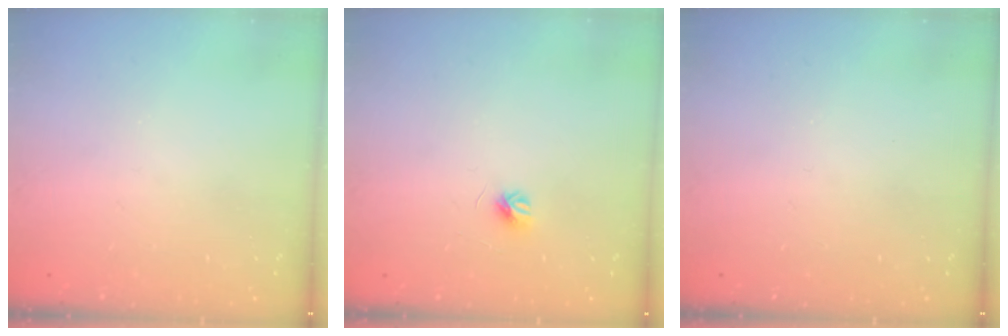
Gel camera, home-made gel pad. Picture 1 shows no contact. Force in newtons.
{"total": 4.1, "press": 4.0, "slide": 0.4}
{"total": 0.0}